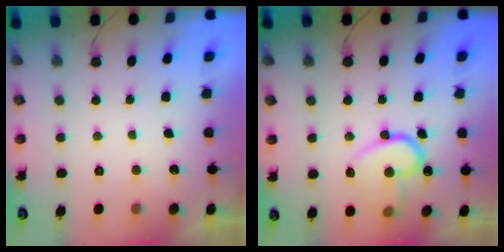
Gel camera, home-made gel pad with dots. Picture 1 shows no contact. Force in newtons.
{"total": 14.9, "press": 14.9, "slide": 1.0}